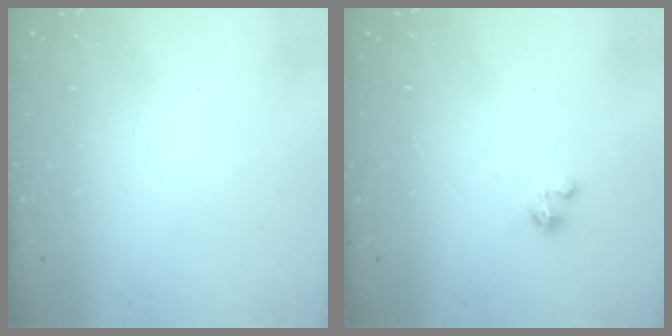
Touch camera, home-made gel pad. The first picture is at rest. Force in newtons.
{"total": 1.8, "press": 1.8, "slide": 0.1}